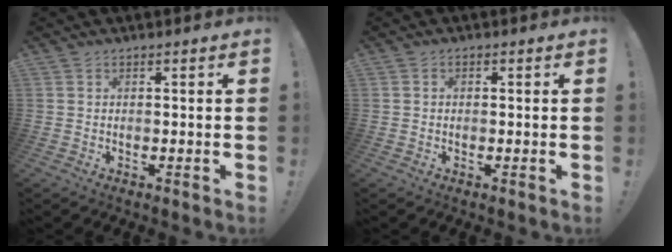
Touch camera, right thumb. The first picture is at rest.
{"total": 0.7, "force": [-0.3, 0.6, 0.2], "torque": [-0.003, 0.003, -0.006]}